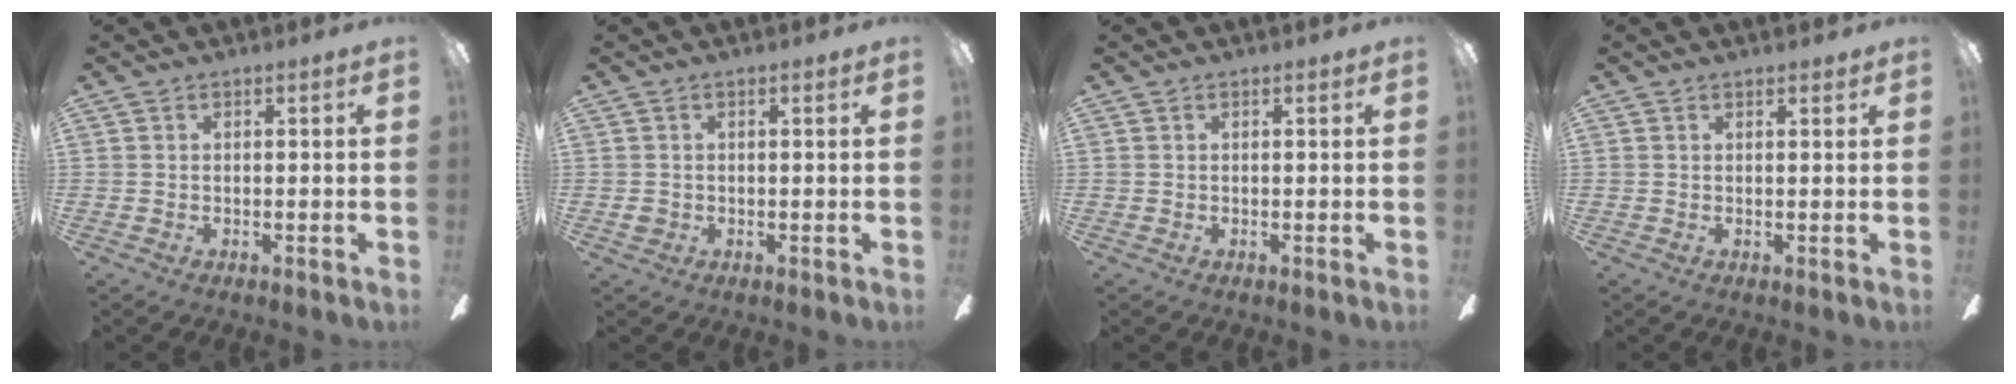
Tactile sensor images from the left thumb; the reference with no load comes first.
{"total": 1.4, "force": [0.0, 1.3, 0.5], "torque": [-0.010, 0.006, -0.002]}
{"total": 0.0}
{"total": 1.0, "force": [0.9, 0.1, 0.4], "torque": [-0.001, -0.003, 0.014]}